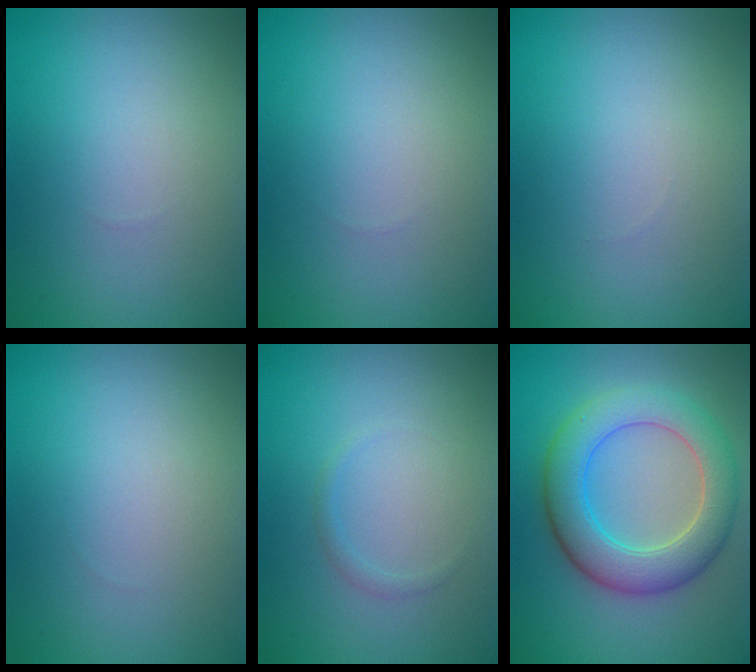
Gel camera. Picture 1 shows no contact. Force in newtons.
{"total": 0.0}
{"total": 0.0}
{"total": 0.0}
{"total": 0.7, "press": 0.7, "slide": 0.0}
{"total": 6.6, "press": 6.6, "slide": 0.4}